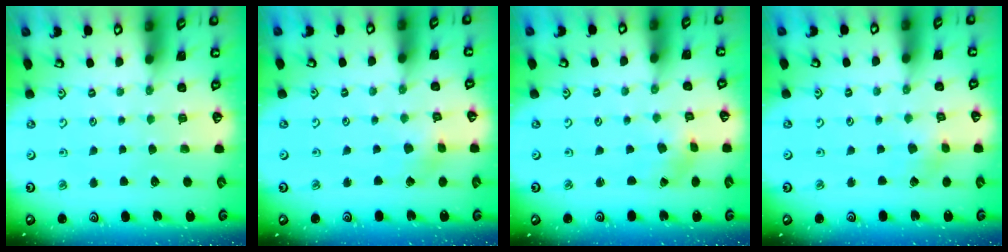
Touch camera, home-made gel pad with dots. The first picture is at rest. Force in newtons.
{"total": 1.7, "press": 1.7, "slide": 0.3}
{"total": 2.7, "press": 2.3, "slide": 1.3}
{"total": 2.0, "press": 2.0, "slide": 0.1}